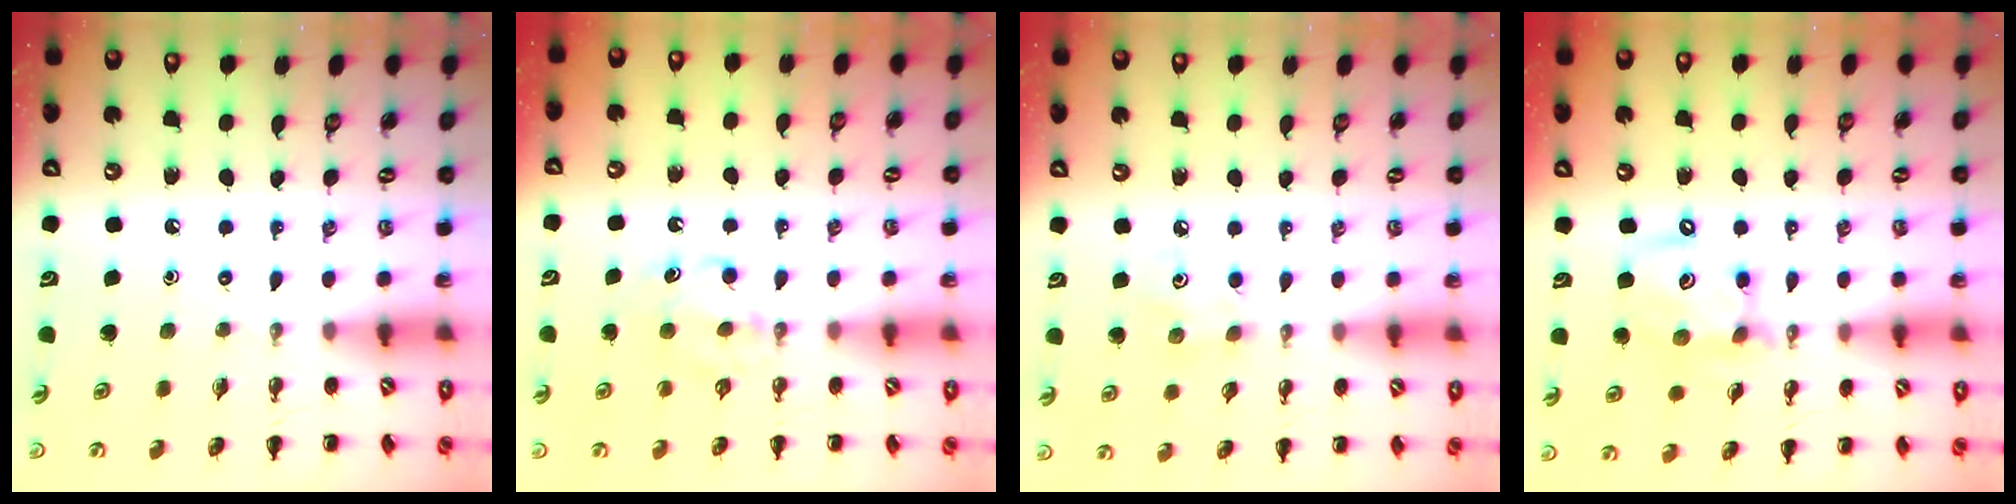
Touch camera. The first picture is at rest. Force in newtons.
{"total": 6.0, "press": 5.8, "slide": 1.5}
{"total": 3.9, "press": 3.7, "slide": 1.0}
{"total": 12.0, "press": 11.7, "slide": 2.8}